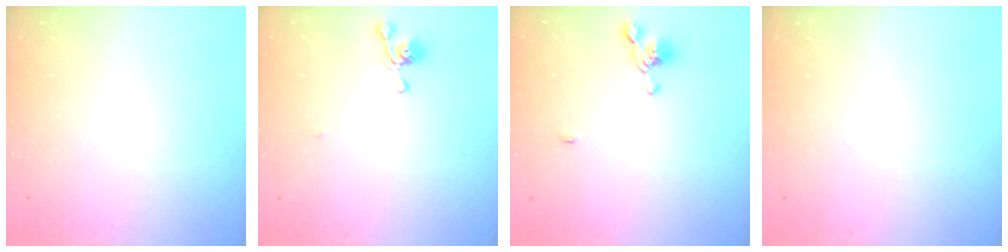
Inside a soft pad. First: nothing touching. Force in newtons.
{"total": 4.0, "press": 4.0, "slide": 0.4}
{"total": 1.1, "press": 0.7, "slide": 0.9}
{"total": 0.0}